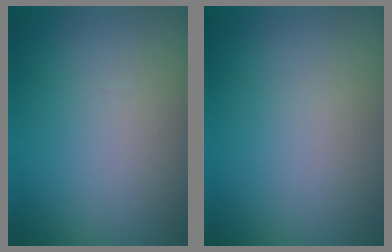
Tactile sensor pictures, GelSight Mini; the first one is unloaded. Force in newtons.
{"total": 0.0}